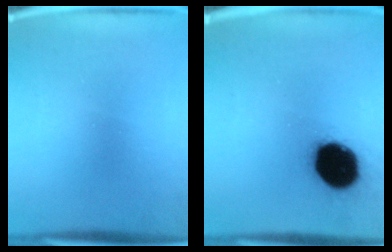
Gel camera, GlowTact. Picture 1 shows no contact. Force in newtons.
{"total": 19.4}